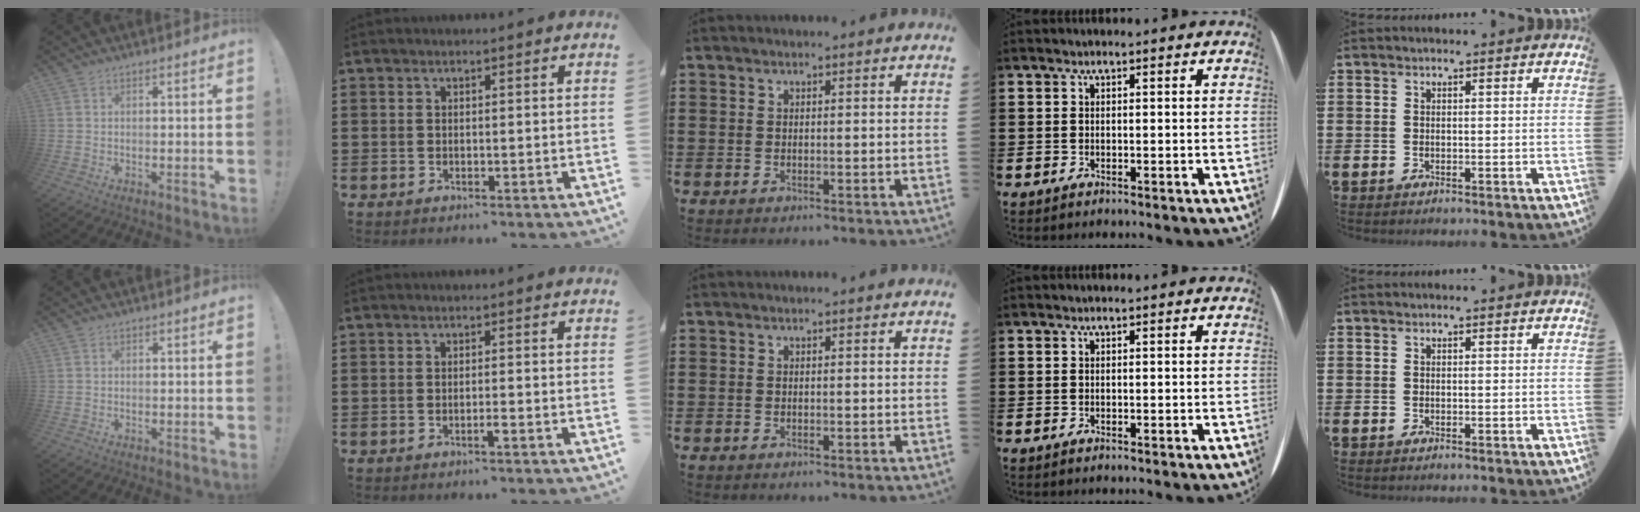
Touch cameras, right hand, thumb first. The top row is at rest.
{"index": {"total": 1.1, "force": [-0.7, -0.1, 0.8], "torque": [-0.016, -0.003, -0.012]}}